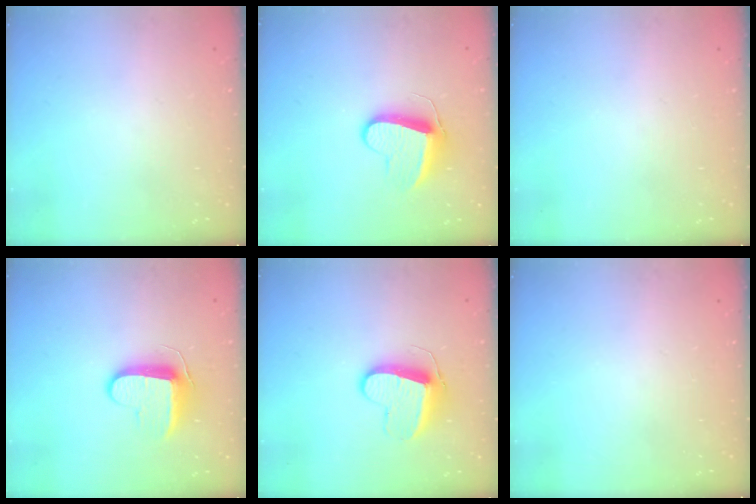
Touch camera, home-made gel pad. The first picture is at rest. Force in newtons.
{"total": 10.7, "press": 10.7, "slide": 0.7}
{"total": 0.0}
{"total": 10.5, "press": 10.4, "slide": 1.2}
{"total": 10.6, "press": 10.6, "slide": 0.9}
{"total": 0.0}